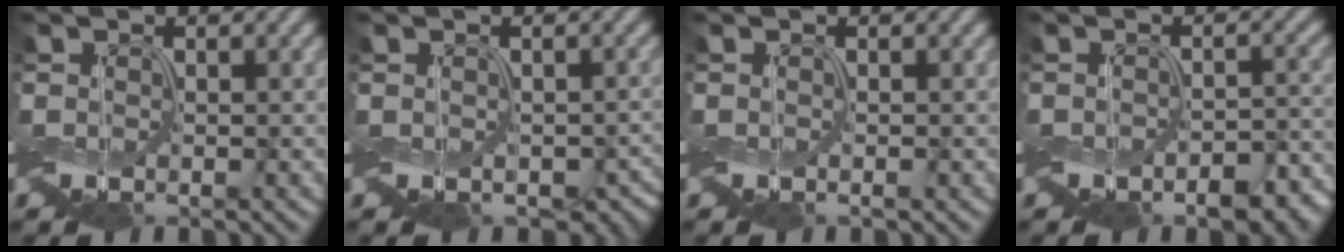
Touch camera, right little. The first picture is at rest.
{"total": 4.2, "force": [-0.9, 3.2, 2.5], "torque": [-0.033, -0.029, -0.006]}
{"total": 0.0}
{"total": 5.5, "force": [-2.7, 3.2, 3.5], "torque": [-0.037, -0.014, -0.036]}